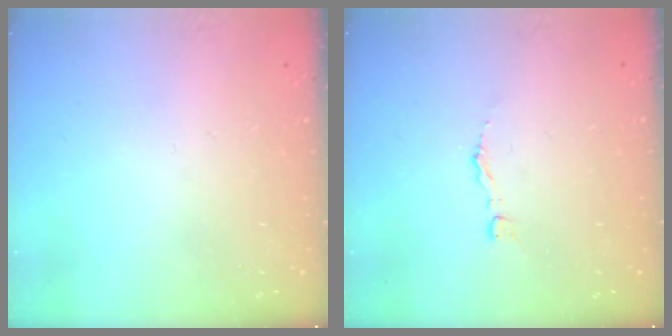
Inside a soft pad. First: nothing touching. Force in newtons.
{"total": 2.9, "press": 2.9, "slide": 0.1}